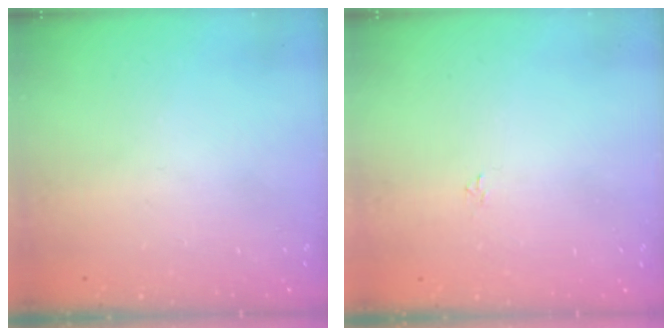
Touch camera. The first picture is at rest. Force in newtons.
{"total": 1.8, "press": 1.8, "slide": 0.2}